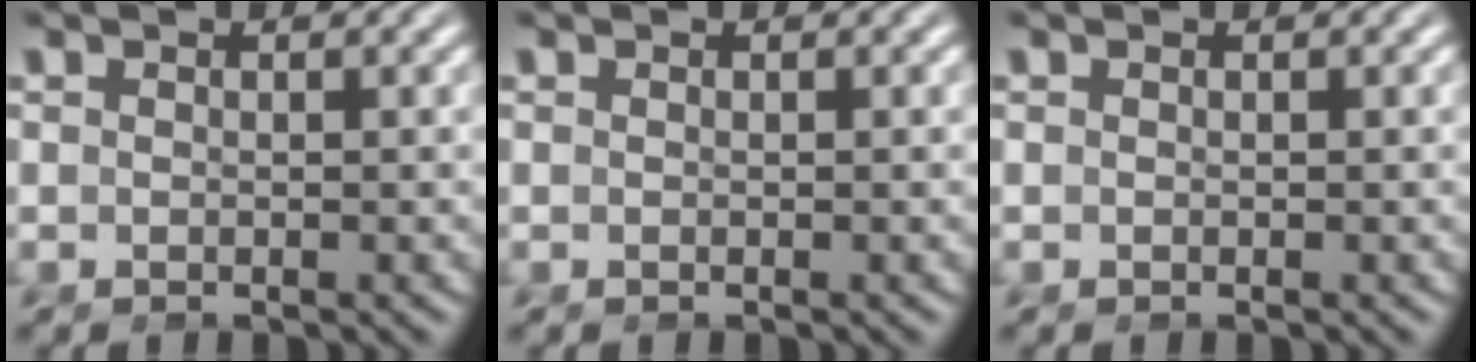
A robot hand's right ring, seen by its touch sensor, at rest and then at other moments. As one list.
[{"total": 0.0}, {"total": 0.0}]